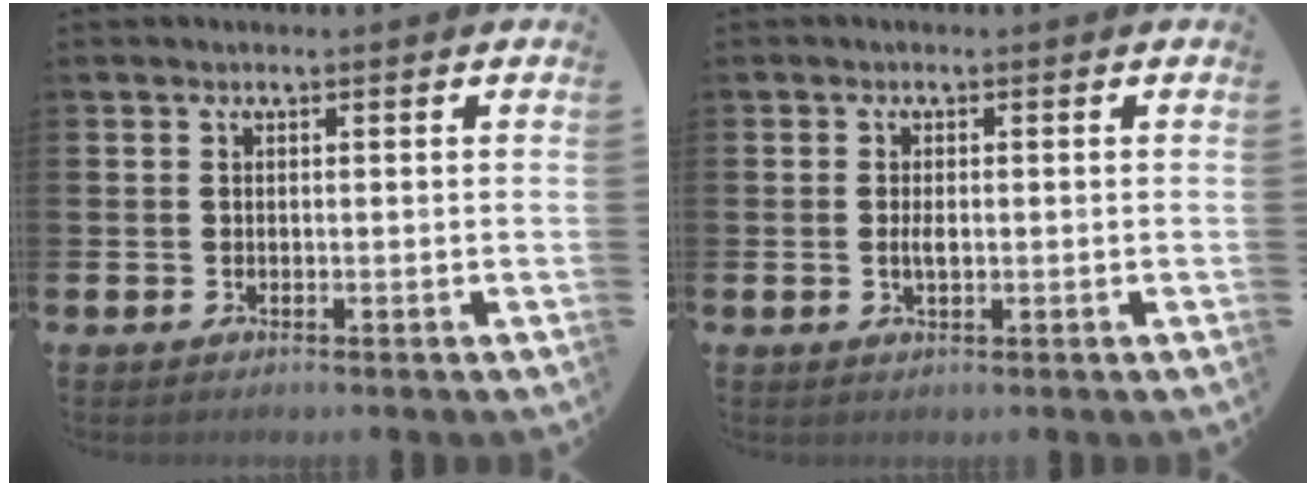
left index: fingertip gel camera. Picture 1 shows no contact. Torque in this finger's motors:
{"motor_torque": [0.37, -0.01, 0.03, 0.02]}